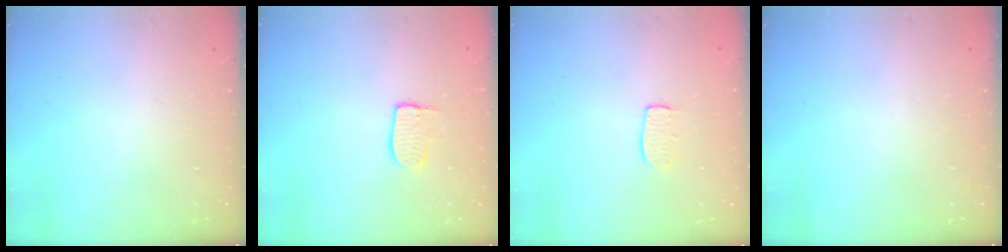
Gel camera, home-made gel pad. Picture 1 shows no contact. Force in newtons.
{"total": 6.8, "press": 6.8, "slide": 0.1}
{"total": 5.2, "press": 5.2, "slide": 0.3}
{"total": 0.0}